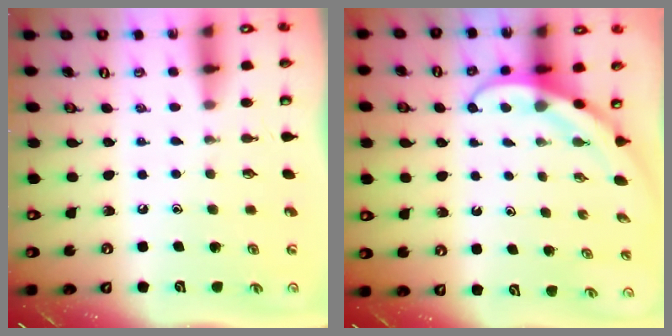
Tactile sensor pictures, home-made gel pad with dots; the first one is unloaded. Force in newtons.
{"total": 3.8, "press": 3.8, "slide": 0.3}